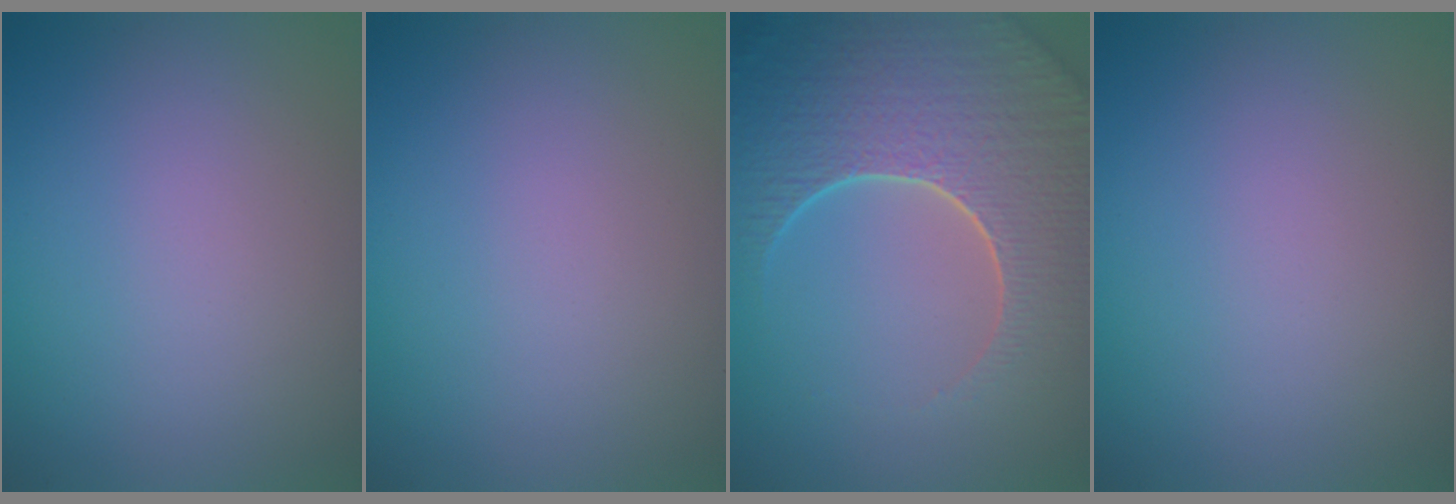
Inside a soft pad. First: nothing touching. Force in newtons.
{"total": 0.0}
{"total": 9.0, "press": 6.3, "slide": 6.5}
{"total": 0.0}